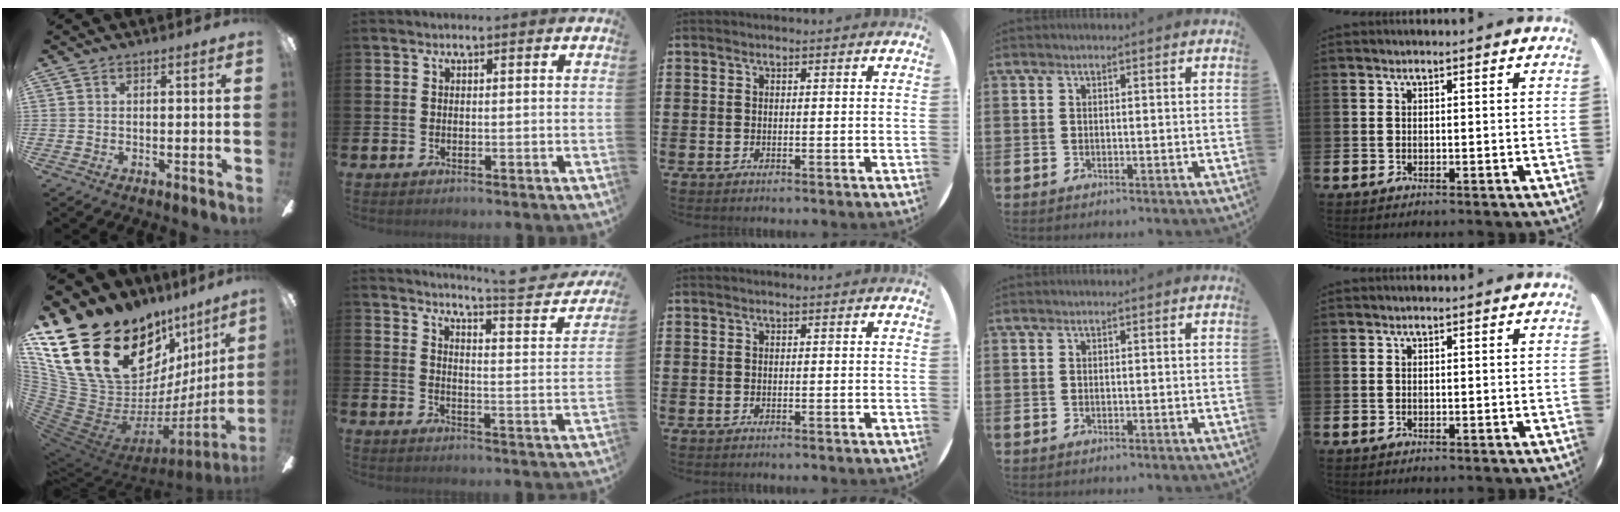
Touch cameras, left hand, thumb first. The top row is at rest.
{"thumb": {"total": 29.0, "force": [15.0, 14.7, 20.0], "torque": [-0.375, -0.127, 0.314]}, "index": {"total": 5.3, "force": [4.7, -0.1, 2.3], "torque": [-0.047, -0.047, 0.069]}}